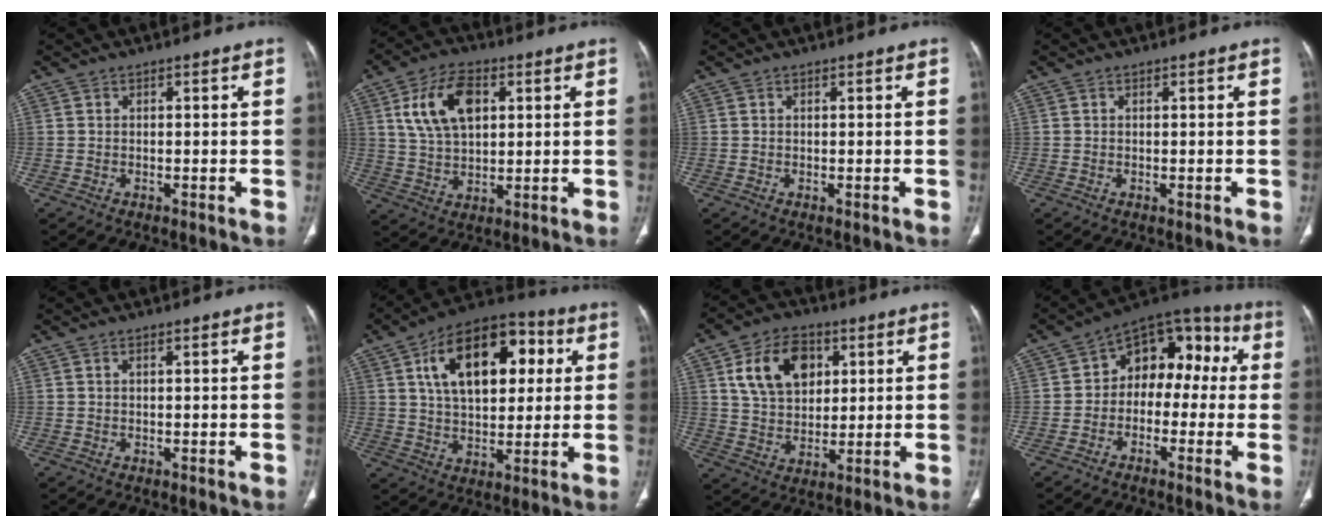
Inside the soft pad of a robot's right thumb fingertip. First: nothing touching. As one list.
[{"total": 12.2, "force": [3.9, 7.2, 9.1], "torque": [-0.156, -0.003, 0.075]}, {"total": 0.0}, {"total": 0.0}, {"total": 0.5, "force": [0.3, 0.1, 0.4], "torque": [-0.011, 0.003, 0.005]}, {"total": 20.2, "force": [6.0, 11.5, 15.5], "torque": [-0.209, 0.009, 0.091]}, {"total": 12.0, "force": [4.3, 8.3, 7.5], "torque": [-0.102, -0.007, 0.078]}, {"total": 13.2, "force": [0.4, 9.1, 9.6], "torque": [-0.081, 0.054, -0.013]}]